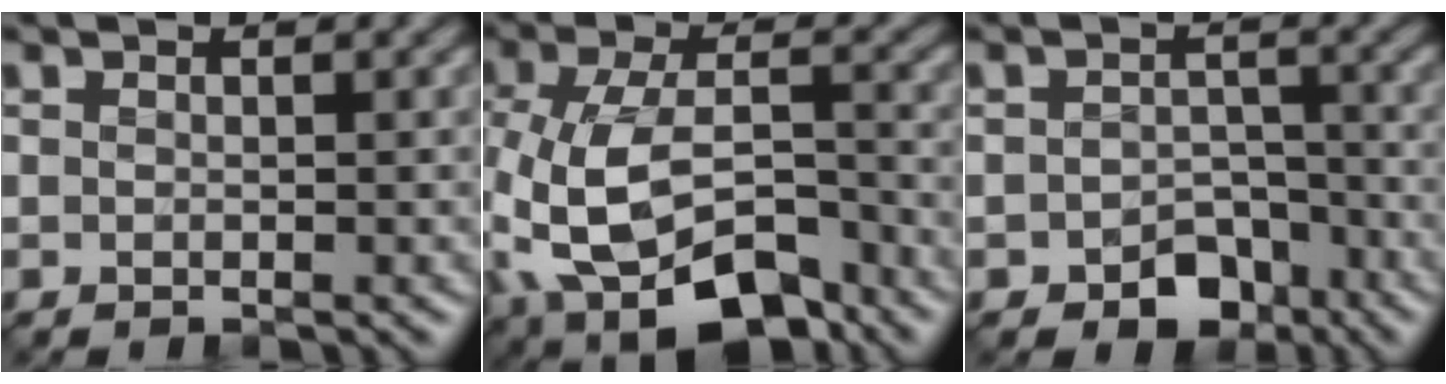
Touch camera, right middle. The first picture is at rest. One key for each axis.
{"total": 10.8, "fx": -4.8, "fy": 5.6, "fz": 7.8, "tx": -0.152, "ty": -0.011, "tz": -0.080}
{"total": 3.9, "fx": -2.4, "fy": 2.5, "fz": 1.6, "tx": -0.019, "ty": -0.004, "tz": -0.038}